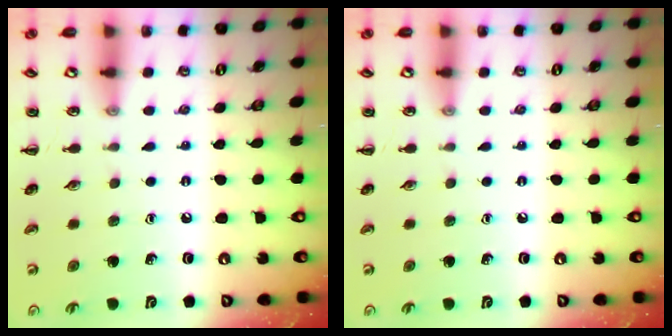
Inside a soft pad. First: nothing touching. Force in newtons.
{"total": 0.0}